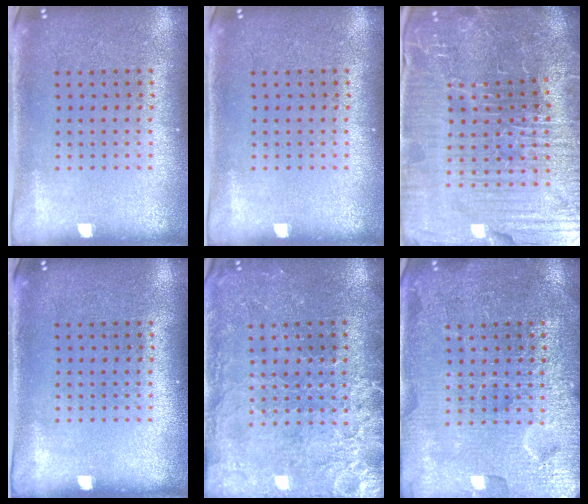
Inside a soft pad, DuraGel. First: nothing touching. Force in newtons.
{"total": 0.0}
{"total": 6.4, "press": 5.9, "slide": 2.5}
{"total": 0.0}
{"total": 3.3, "press": 3.1, "slide": 0.9}
{"total": 4.4, "press": 4.4, "slide": 0.6}